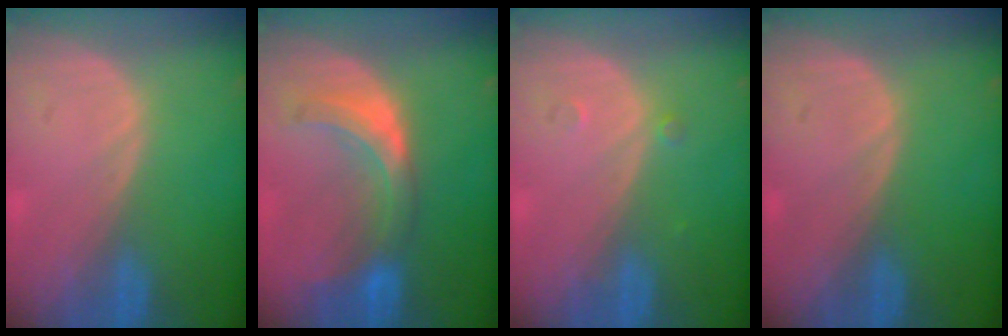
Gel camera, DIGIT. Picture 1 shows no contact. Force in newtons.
{"total": 7.0, "press": 6.8, "slide": 1.6}
{"total": 0.8, "press": 0.8, "slide": 0.1}
{"total": 0.0}